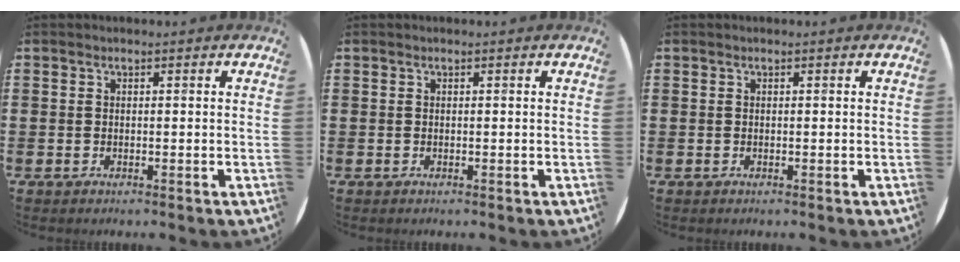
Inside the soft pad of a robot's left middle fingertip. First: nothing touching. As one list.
[{"total": 0.0}, {"total": 0.0}]